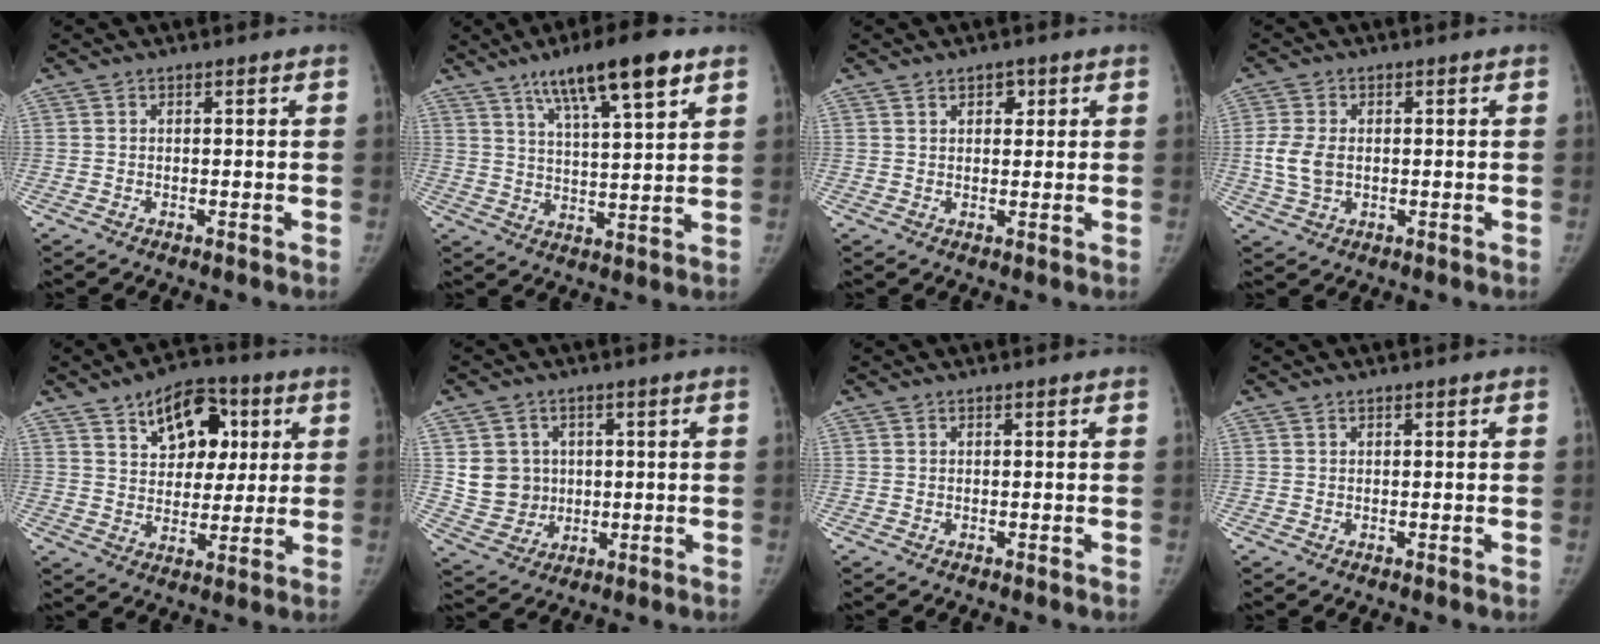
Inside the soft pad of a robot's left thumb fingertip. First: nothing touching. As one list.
[{"total": 13.5, "force": [8.1, 2.7, 10.4], "torque": [-0.158, -0.029, 0.134]}, {"total": 2.4, "force": [1.2, 1.6, 1.3], "torque": [-0.002, -0.004, 0.016]}, {"total": 5.8, "force": [-0.2, 3.9, 4.3], "torque": [-0.092, 0.000, 0.000]}, {"total": 12.9, "force": [5.5, 8.3, 8.2], "torque": [-0.075, -0.010, 0.085]}, {"total": 8.2, "force": [1.2, 7.6, 2.5], "torque": [-0.008, -0.005, 0.035]}, {"total": 0.0}, {"total": 0.0}]